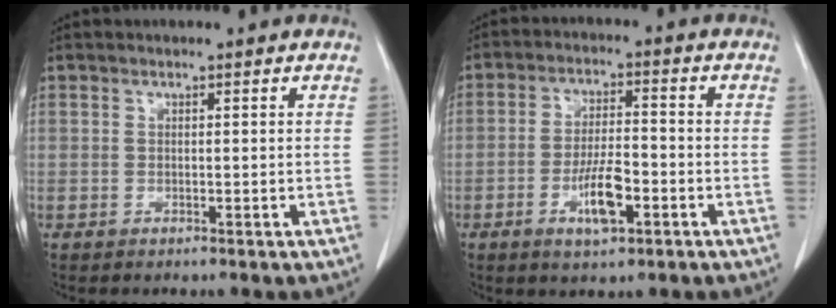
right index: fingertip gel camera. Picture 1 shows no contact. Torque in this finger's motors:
{"motor_torque": [1.17, -0.48, 0.56, 0.08]}